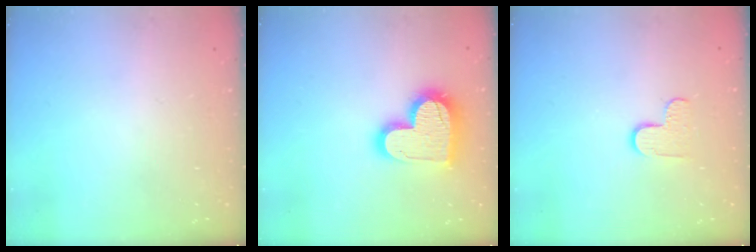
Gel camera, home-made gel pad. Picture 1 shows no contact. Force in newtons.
{"total": 16.9, "press": 16.9, "slide": 1.3}
{"total": 5.5, "press": 5.5, "slide": 0.5}